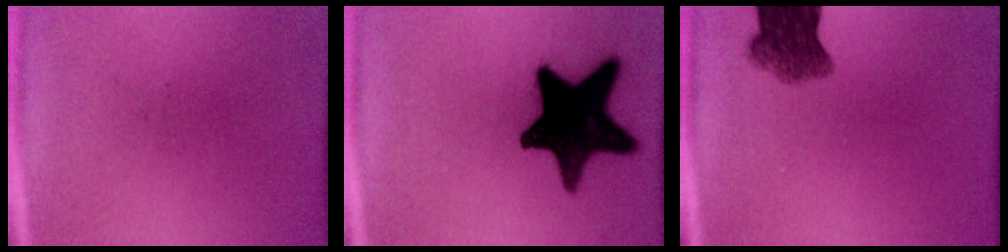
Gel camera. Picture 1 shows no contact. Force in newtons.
{"total": 19.8}
{"total": 6.5}